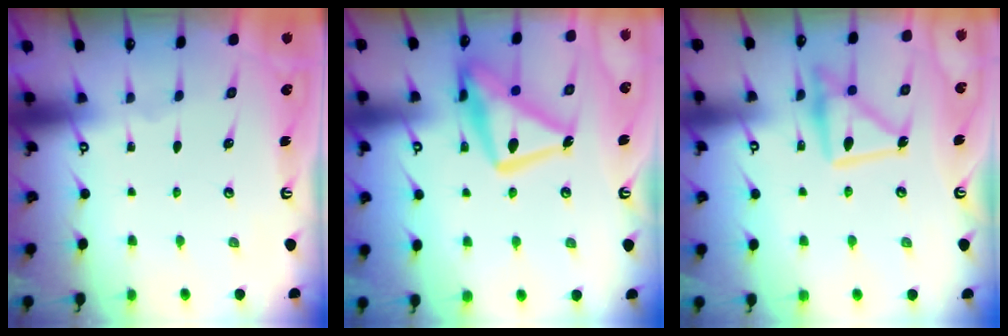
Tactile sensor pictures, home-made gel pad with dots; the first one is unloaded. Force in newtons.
{"total": 17.9, "press": 17.9, "slide": 1.5}
{"total": 15.8, "press": 15.7, "slide": 1.1}